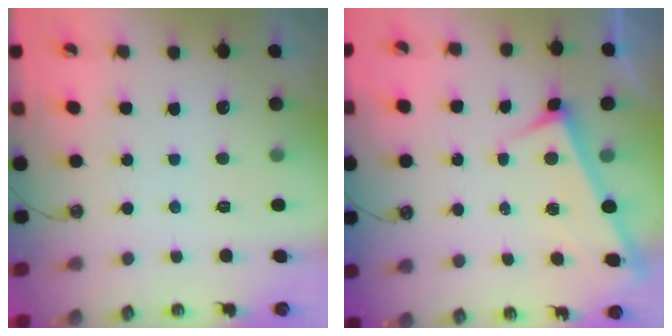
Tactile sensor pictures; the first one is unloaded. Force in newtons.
{"total": 3.0, "press": 3.0, "slide": 0.2}